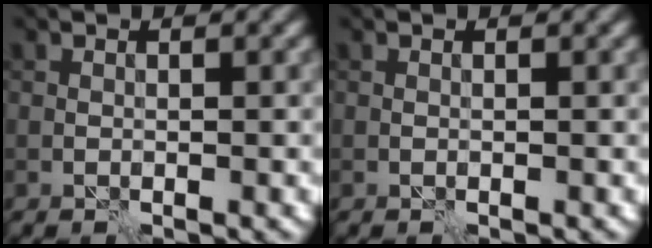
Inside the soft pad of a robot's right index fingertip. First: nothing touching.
{"total": 0.0}